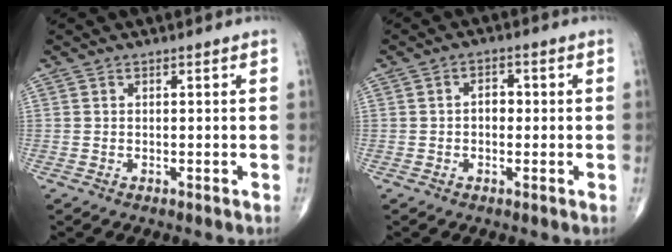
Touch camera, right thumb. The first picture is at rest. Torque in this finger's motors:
{"motor_torque": [-0.37, 0.06, 0.46, 0.01, 0.00]}